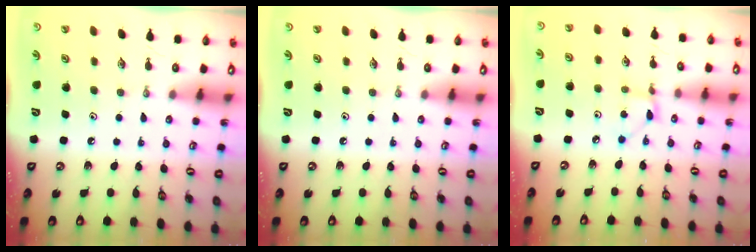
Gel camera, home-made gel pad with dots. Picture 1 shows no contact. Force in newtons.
{"total": 0.0}
{"total": 2.3, "press": 2.3, "slide": 0.4}